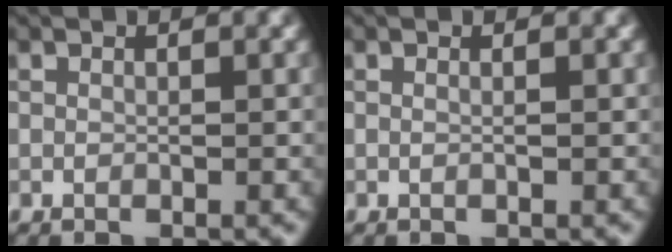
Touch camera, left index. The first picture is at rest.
{"total": 0.6, "force": [0.2, 0.2, 0.5], "torque": [-0.008, -0.002, -0.006]}